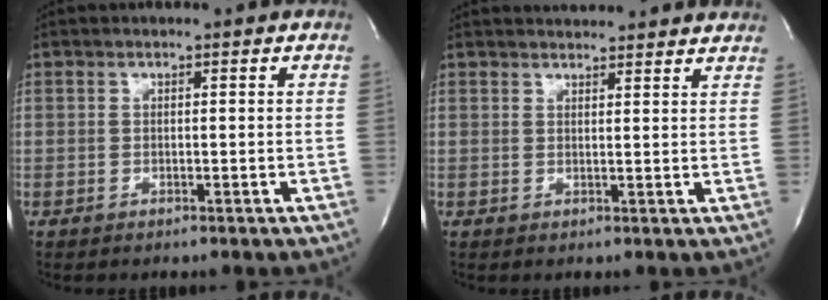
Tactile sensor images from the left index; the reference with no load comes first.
{"total": 10.1, "force": [9.7, 1.3, 2.5], "torque": [-0.026, 0.021, 0.106]}